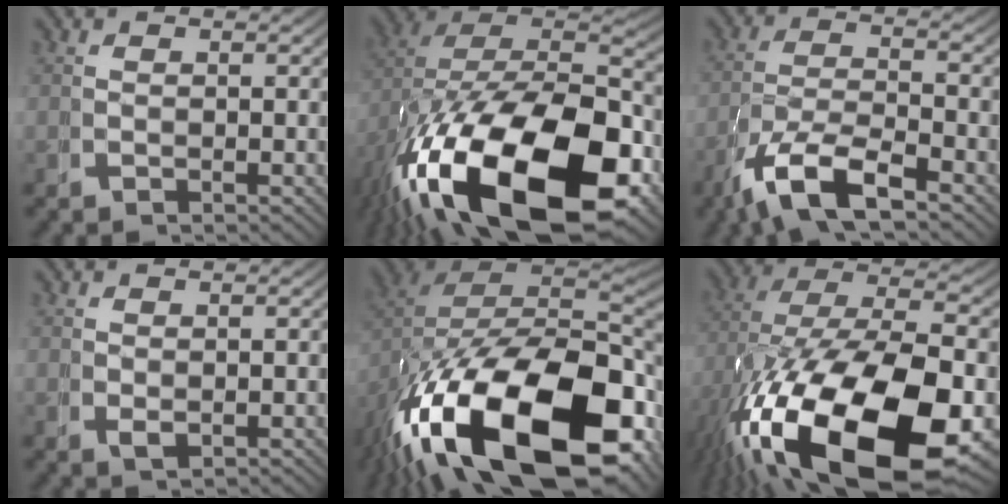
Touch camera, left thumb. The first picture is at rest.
{"total": 23.7, "force": [-3.4, 14.6, 18.4], "torque": [-0.342, -0.080, -0.017]}
{"total": 7.9, "force": [-2.8, 4.2, 6.1], "torque": [-0.134, -0.027, -0.038]}
{"total": 0.9, "force": [0.4, 0.5, 0.7], "torque": [-0.019, -0.007, 0.018]}
{"total": 26.0, "force": [-4.4, 15.8, 20.2], "torque": [-0.371, -0.087, -0.026]}
{"total": 19.8, "force": [-4.4, 11.1, 15.9], "torque": [-0.336, -0.090, -0.016]}